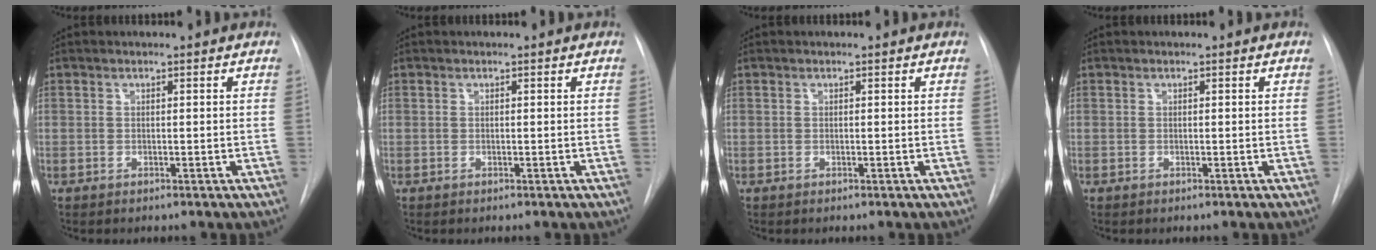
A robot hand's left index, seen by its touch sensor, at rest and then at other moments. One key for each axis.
{"total": 0.0}
{"total": 0.0}
{"total": 0.0}